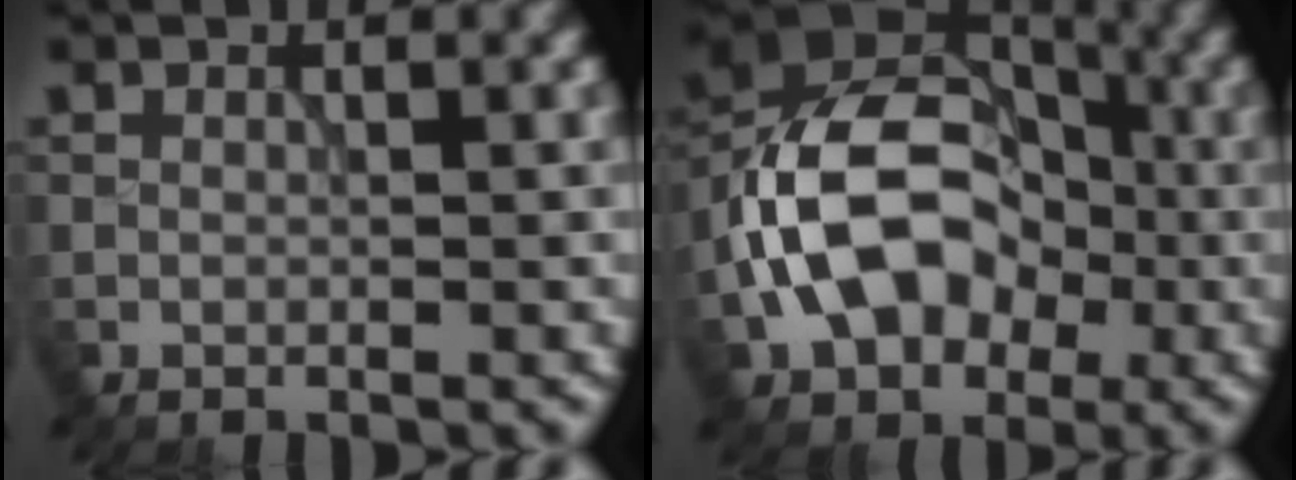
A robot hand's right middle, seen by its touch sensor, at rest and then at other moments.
{"total": 11.6, "force": [-2.8, 8.2, 7.8], "torque": [-0.139, 0.006, -0.063]}